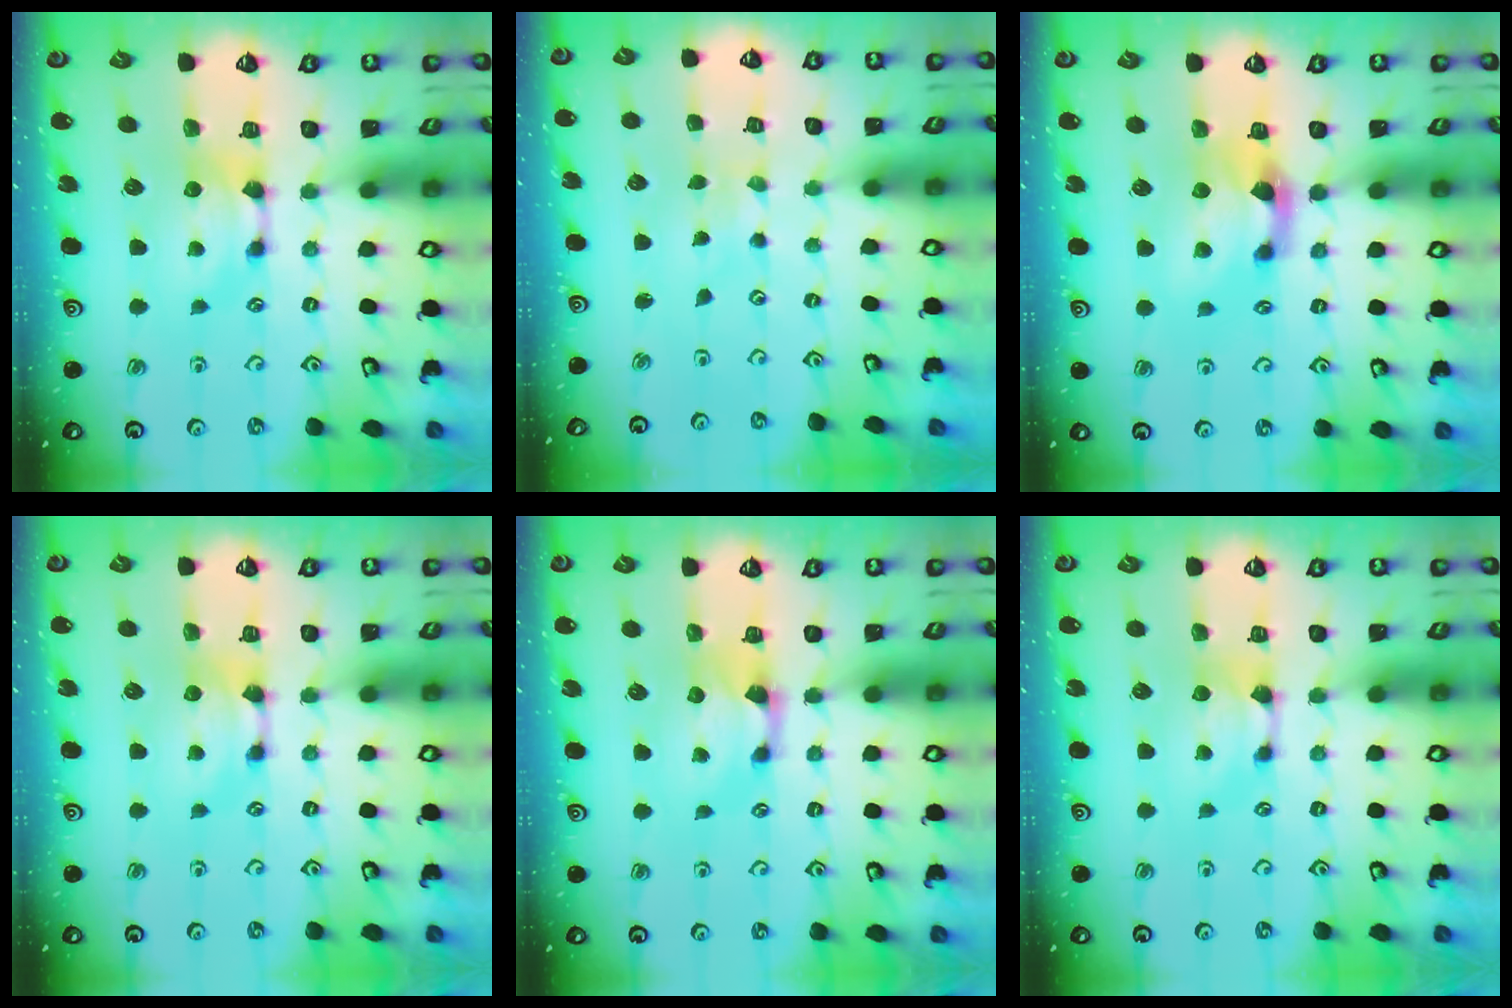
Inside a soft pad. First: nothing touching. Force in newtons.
{"total": 4.6, "press": 4.6, "slide": 0.1}
{"total": 2.4, "press": 2.0, "slide": 1.3}
{"total": 0.0}
{"total": 0.6, "press": 0.1, "slide": 0.6}
{"total": 0.5, "press": 0.4, "slide": 0.3}